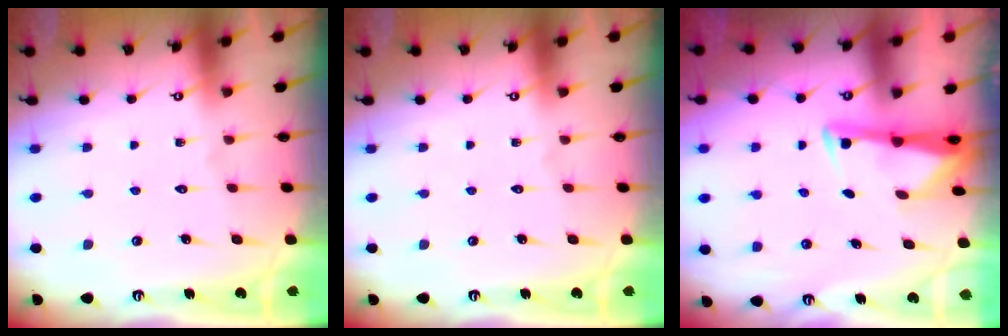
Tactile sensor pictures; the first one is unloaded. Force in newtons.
{"total": 0.0}
{"total": 2.9, "press": 2.9, "slide": 0.4}